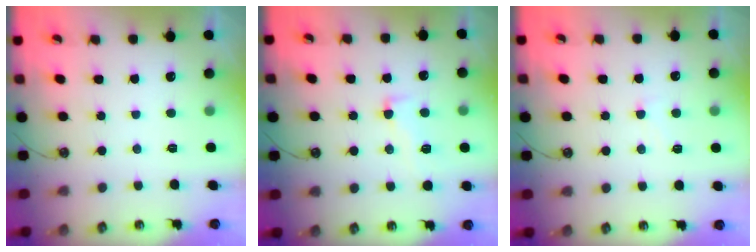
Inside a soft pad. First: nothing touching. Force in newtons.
{"total": 2.5, "press": 2.0, "slide": 1.4}
{"total": 1.5, "press": 1.4, "slide": 0.5}